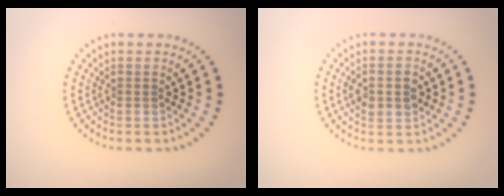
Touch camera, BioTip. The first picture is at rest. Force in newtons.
{"total": 2.9, "press": 2.9, "slide": 0.1}